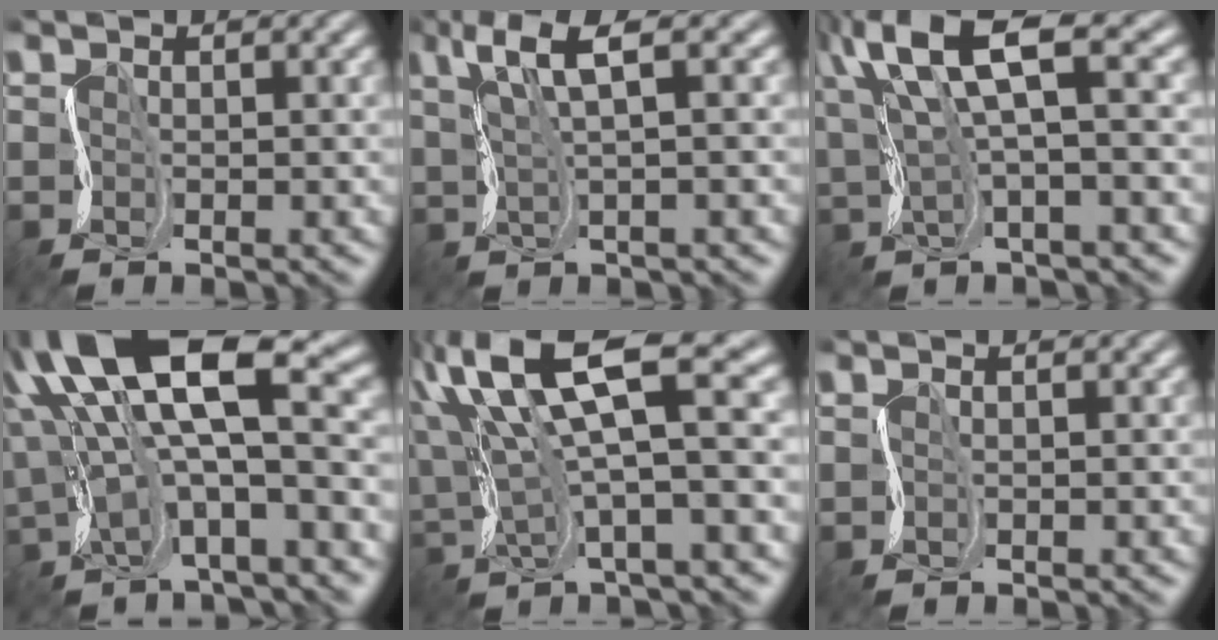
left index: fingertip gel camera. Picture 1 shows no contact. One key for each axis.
{"total": 3.6, "fx": 2.5, "fy": 0.3, "fz": 2.6, "tx": -0.057, "ty": 0.008, "tz": 0.052}
{"total": 7.6, "fx": 3.7, "fy": 1.9, "fz": 6.4, "tx": -0.140, "ty": 0.026, "tz": 0.075}
{"total": 13.0, "fx": 4.0, "fy": 4.4, "fz": 11.5, "tx": -0.209, "ty": 0.018, "tz": 0.081}
{"total": 9.4, "fx": 4.1, "fy": 2.1, "fz": 8.1, "tx": -0.168, "ty": 0.026, "tz": 0.081}
{"total": 1.2, "fx": 0.8, "fy": -0.1, "fz": -0.9, "tx": 0.019, "ty": 0.006, "tz": 0.021}